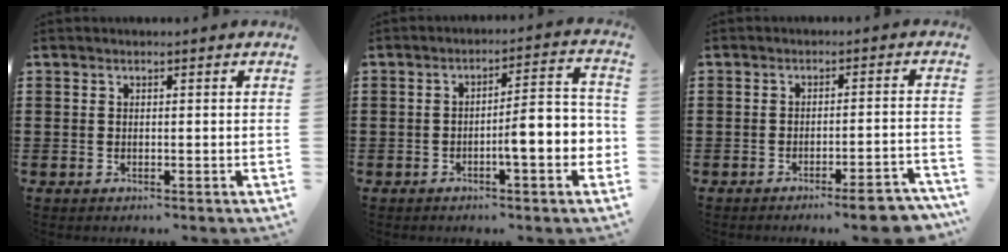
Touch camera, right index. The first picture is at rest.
{"total": 6.8, "force": [-2.4, 1.1, 6.2], "torque": [-0.089, -0.010, -0.047]}
{"total": 5.0, "force": [-4.0, -0.2, 3.0], "torque": [-0.046, -0.012, -0.072]}